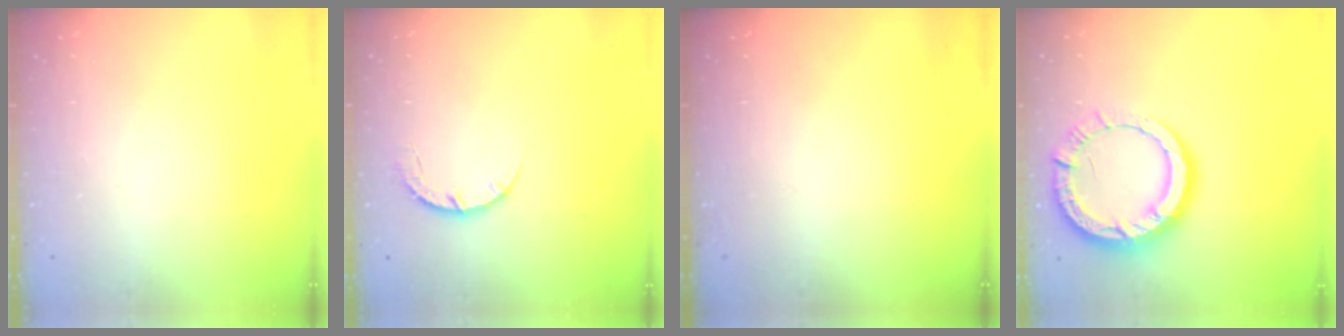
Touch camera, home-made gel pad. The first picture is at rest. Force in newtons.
{"total": 5.1, "press": 5.1, "slide": 0.7}
{"total": 0.0}
{"total": 12.5, "press": 12.4, "slide": 0.9}